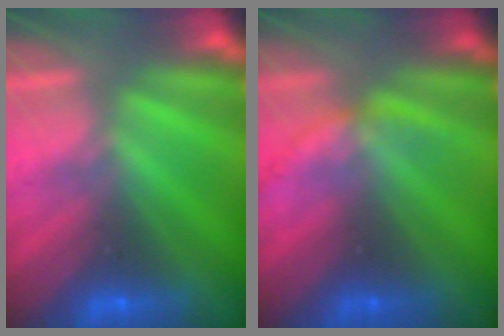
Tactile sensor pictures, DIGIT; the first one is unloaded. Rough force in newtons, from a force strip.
{"total": 1.9}